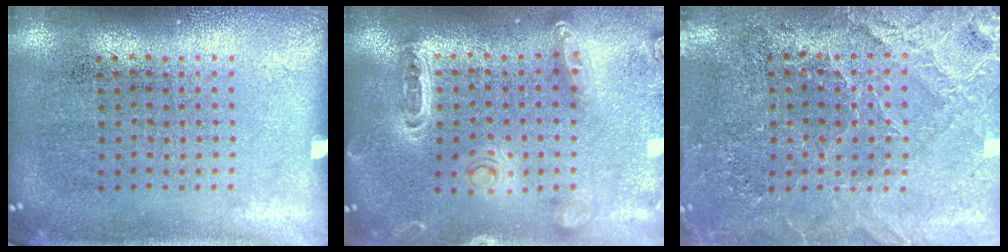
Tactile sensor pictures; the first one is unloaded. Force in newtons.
{"total": 1.3, "press": 1.2, "slide": 0.2}
{"total": 3.3, "press": 3.2, "slide": 0.6}